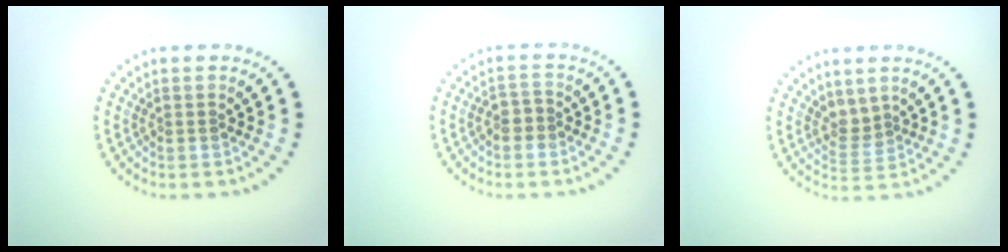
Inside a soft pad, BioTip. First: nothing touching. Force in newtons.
{"total": 1.5, "press": 1.4, "slide": 0.5}
{"total": 2.0, "press": 1.4, "slide": 1.4}